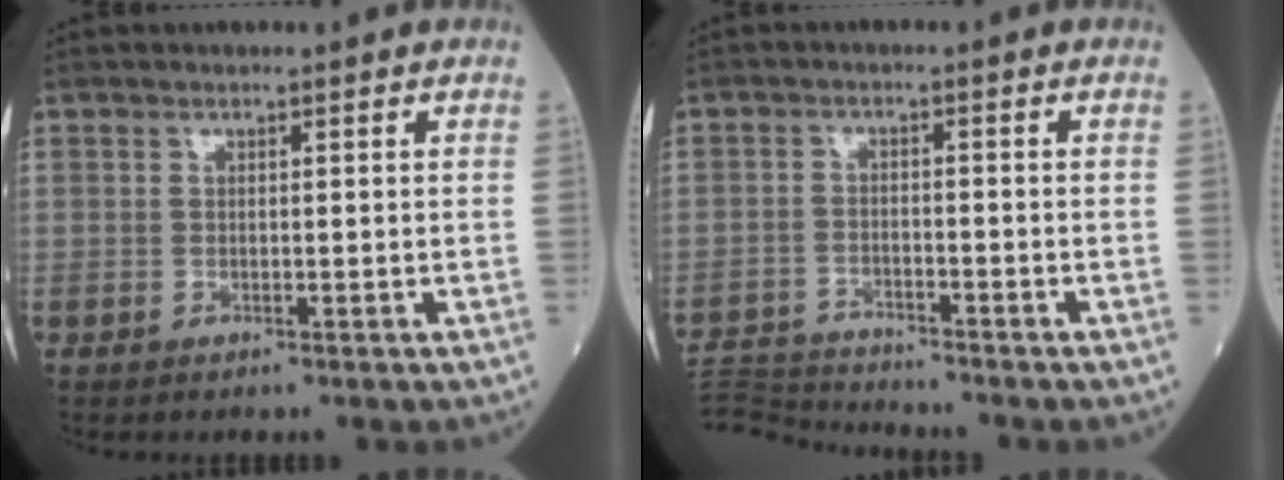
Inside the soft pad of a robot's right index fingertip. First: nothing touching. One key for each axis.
{"total": 7.6, "fx": -7.6, "fy": -0.7, "fz": -0.3, "tx": 0.002, "ty": -0.001, "tz": -0.143}